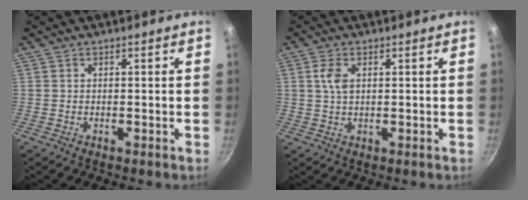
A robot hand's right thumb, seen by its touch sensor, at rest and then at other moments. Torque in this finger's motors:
{"motor_torque": [-0.33, 1.04, 0.76, 0.49, 0.09]}